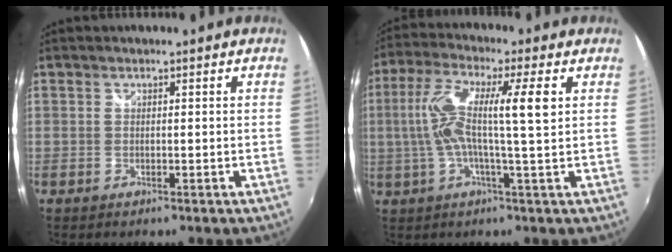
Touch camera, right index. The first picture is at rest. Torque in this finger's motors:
{"motor_torque": [0.39, 0.18, 0.55, 0.21]}